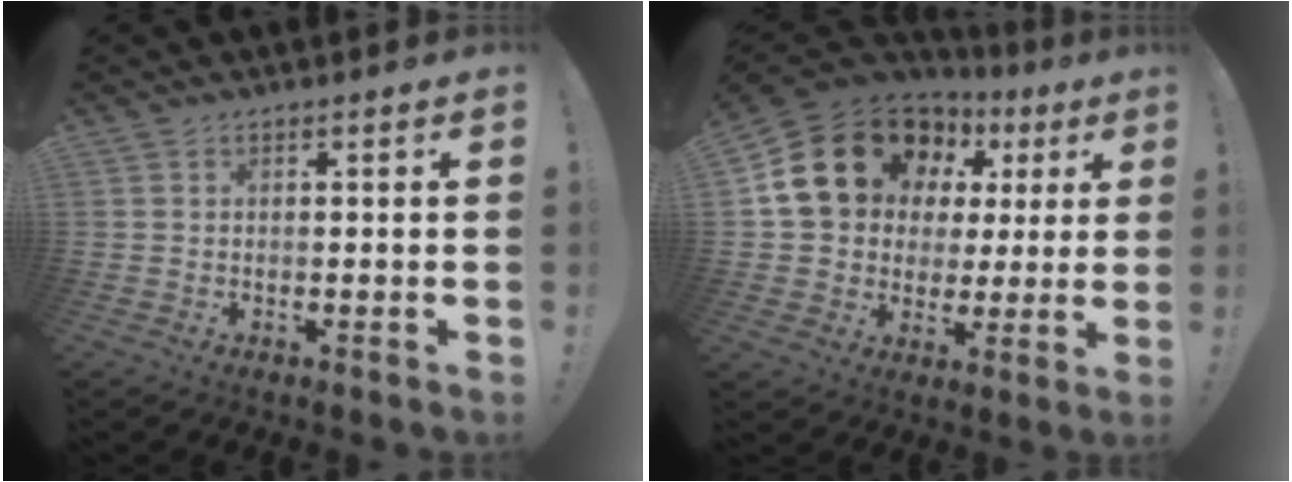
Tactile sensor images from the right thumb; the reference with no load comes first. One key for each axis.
{"total": 19.9, "fx": 9.6, "fy": 14.3, "fz": 10.1, "tx": -0.156, "ty": -0.045, "tz": 0.200}